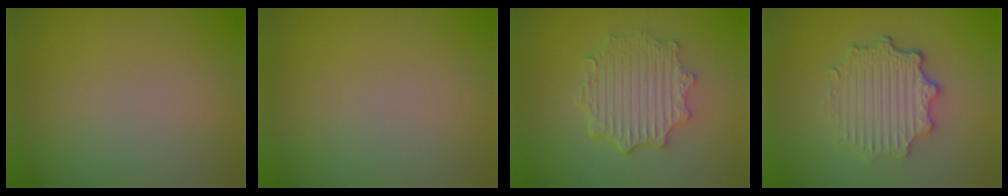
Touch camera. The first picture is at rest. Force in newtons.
{"total": 0.0}
{"total": 4.7, "press": 3.7, "slide": 2.8}
{"total": 5.0, "press": 3.9, "slide": 3.2}